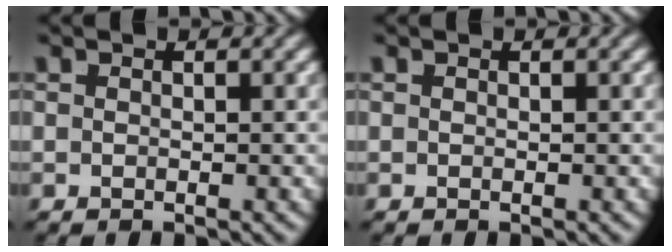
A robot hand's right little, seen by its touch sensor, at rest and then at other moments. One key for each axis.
{"total": 0.0}